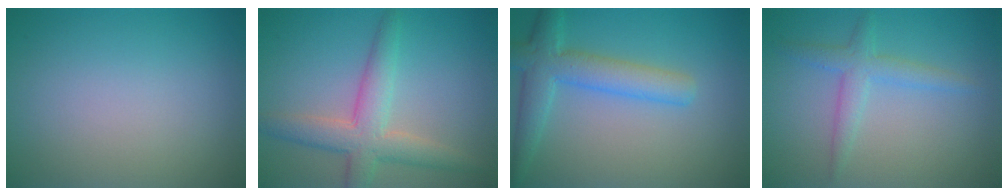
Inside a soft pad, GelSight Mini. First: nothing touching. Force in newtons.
{"total": 4.8, "press": 4.8, "slide": 0.4}
{"total": 4.7, "press": 4.7, "slide": 0.2}
{"total": 2.5, "press": 2.5, "slide": 0.1}